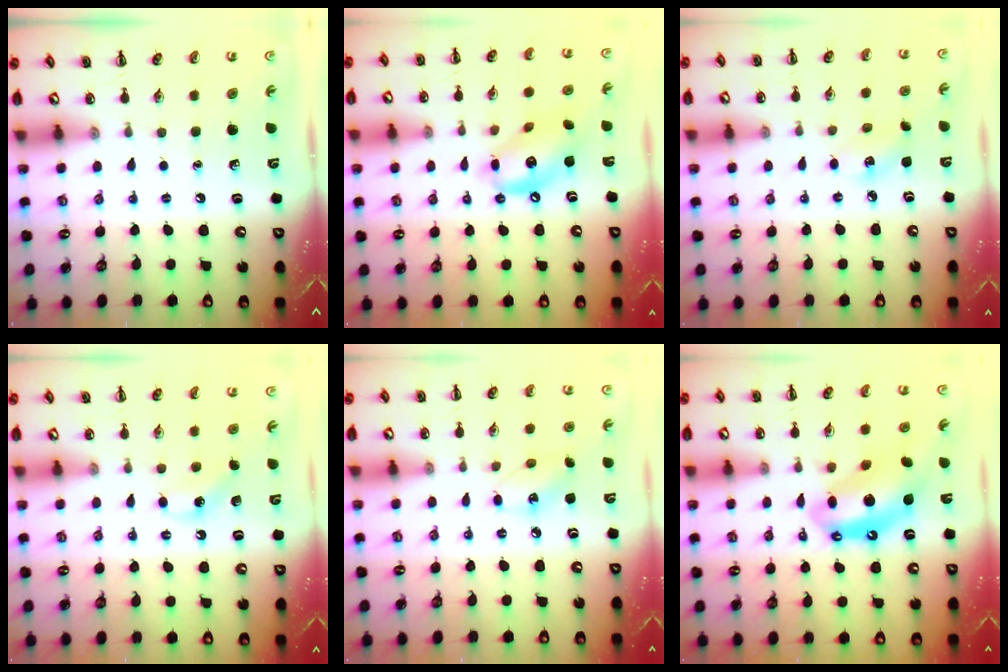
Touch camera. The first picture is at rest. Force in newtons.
{"total": 12.7, "press": 12.4, "slide": 2.4}
{"total": 3.5, "press": 3.5, "slide": 0.8}
{"total": 6.3, "press": 6.0, "slide": 1.8}
{"total": 5.9, "press": 5.8, "slide": 1.1}
{"total": 11.5, "press": 11.1, "slide": 3.1}